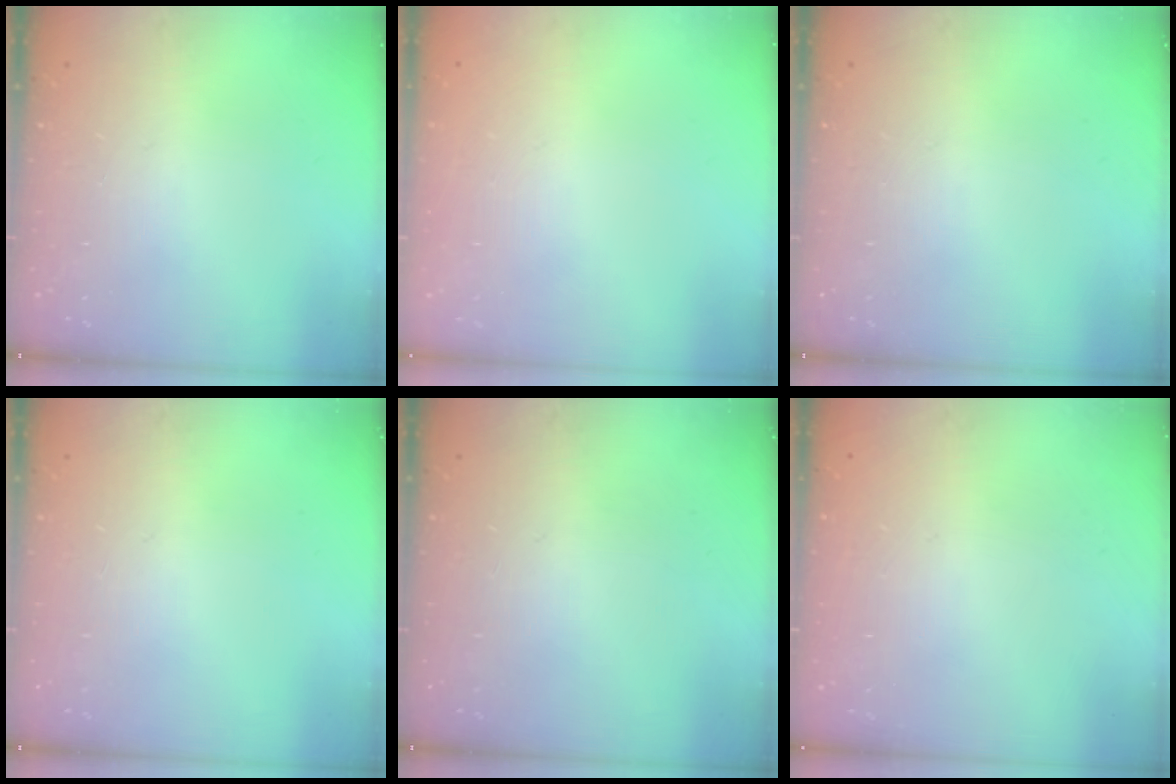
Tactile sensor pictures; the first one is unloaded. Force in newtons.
{"total": 0.0}
{"total": 0.0}
{"total": 0.0}
{"total": 0.0}
{"total": 0.0}